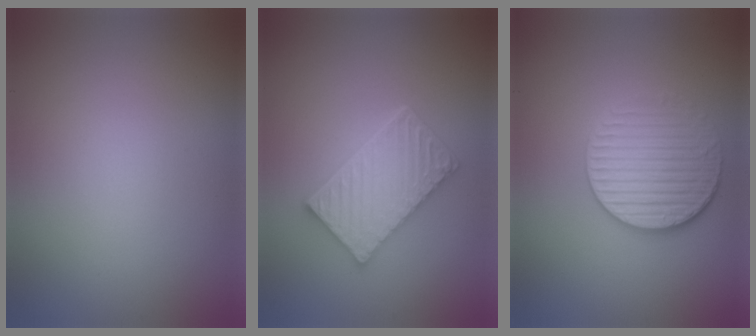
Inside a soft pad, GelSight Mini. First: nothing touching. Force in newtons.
{"total": 5.3, "press": 4.3, "slide": 3.2}
{"total": 4.0, "press": 3.4, "slide": 2.0}